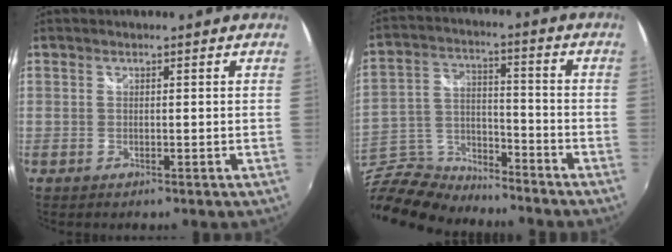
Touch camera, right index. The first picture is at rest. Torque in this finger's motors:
{"motor_torque": [-0.33, -0.47, 0.07, 0.01]}